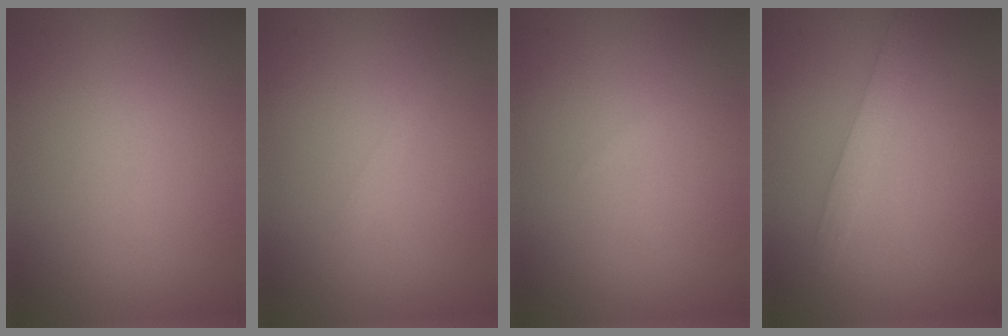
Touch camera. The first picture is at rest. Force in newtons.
{"total": 0.7, "press": 0.7, "slide": 0.0}
{"total": 0.0}
{"total": 2.0, "press": 2.0, "slide": 0.0}